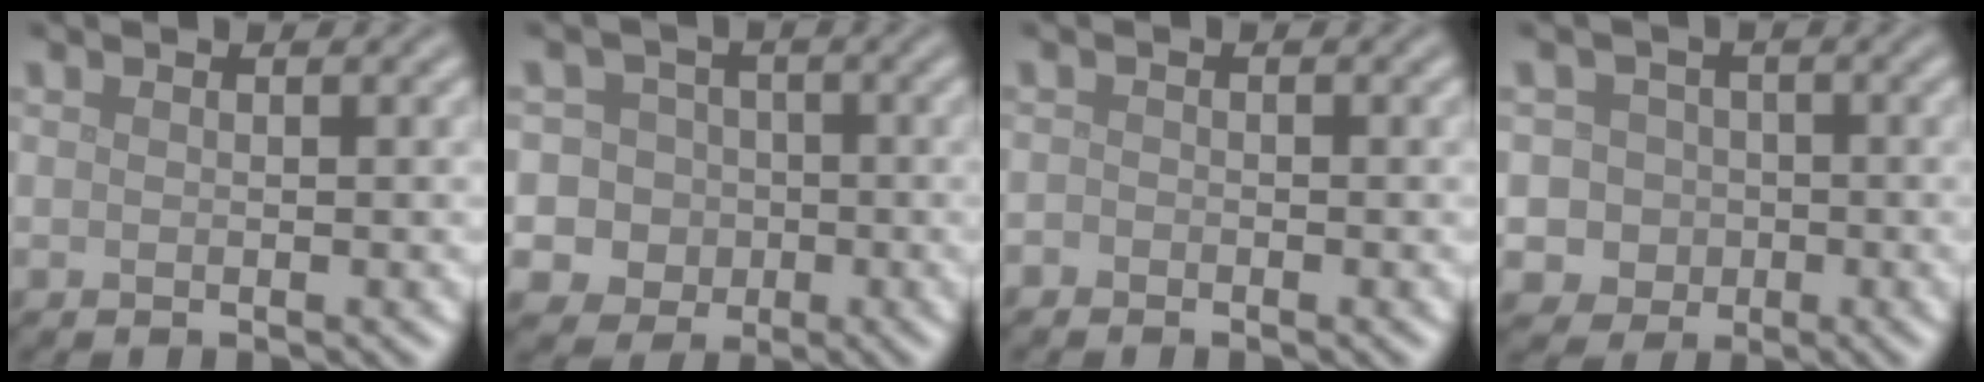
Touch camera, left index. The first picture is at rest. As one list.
[{"total": 7.5, "force": [-1.0, 7.1, 1.9], "torque": [-0.022, 0.016, -0.051]}, {"total": 0.7, "force": [-0.6, 0.3, 0.0], "torque": [0.002, -0.003, -0.012]}, {"total": 4.6, "force": [-0.7, 4.4, 1.0], "torque": [0.008, 0.019, -0.033]}]